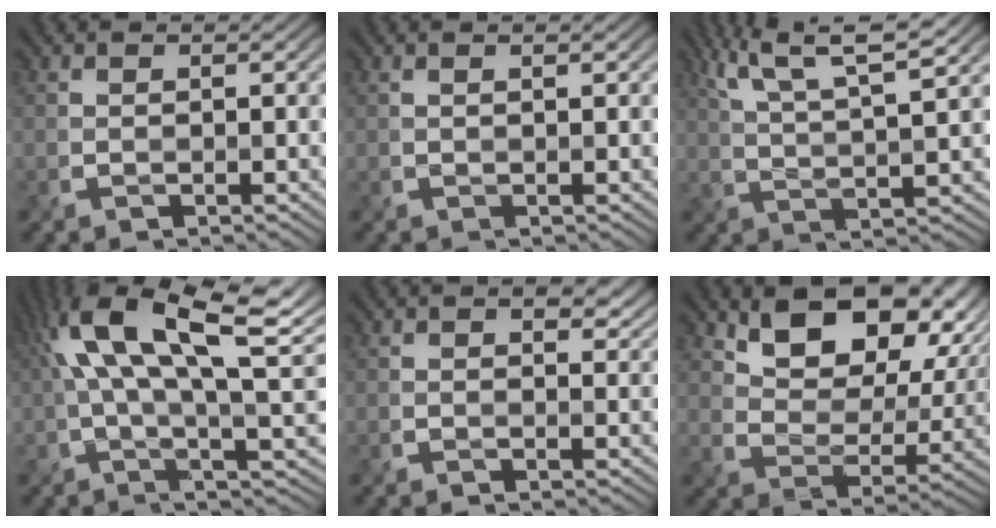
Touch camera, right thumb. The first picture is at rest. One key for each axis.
{"total": 0.5, "fx": 0.4, "fy": -0.2, "fz": 0.2, "tx": 0.000, "ty": 0.005, "tz": 0.008}
{"total": 10.0, "fx": 6.6, "fy": 1.8, "fz": 7.2, "tx": -0.123, "ty": 0.015, "tz": 0.104}
{"total": 16.0, "fx": 4.7, "fy": 4.9, "fz": 14.4, "tx": -0.277, "ty": 0.023, "tz": 0.088}
{"total": 3.7, "fx": 1.7, "fy": 2.0, "fz": 2.5, "tx": -0.034, "ty": -0.003, "tz": 0.026}
{"total": 11.4, "fx": 5.6, "fy": 6.9, "fz": 7.1, "tx": -0.114, "ty": -0.006, "tz": 0.096}